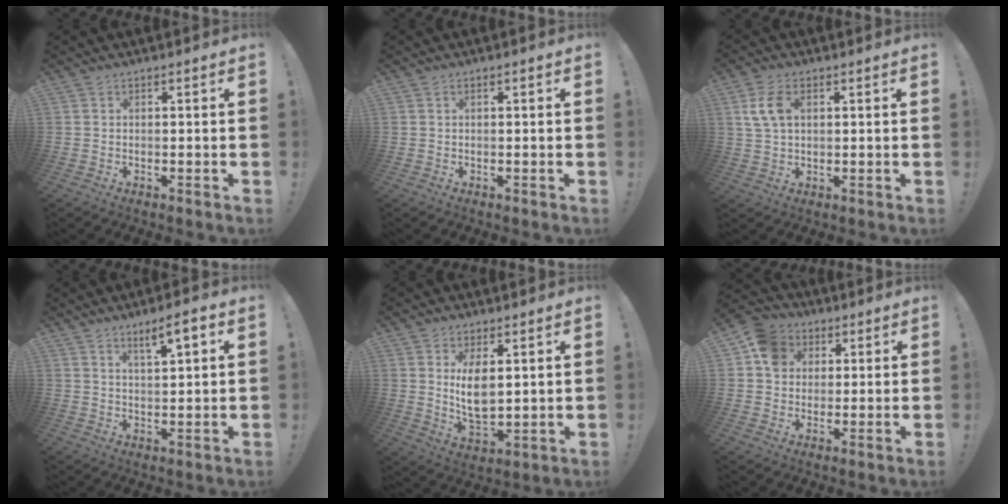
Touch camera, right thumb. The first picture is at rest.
{"total": 0.6, "force": [-0.1, 0.0, 0.6], "torque": [-0.012, 0.001, -0.003]}
{"total": 7.5, "force": [2.2, 4.5, 5.6], "torque": [-0.110, 0.003, 0.042]}
{"total": 5.9, "force": [3.5, 0.9, 4.7], "torque": [-0.065, -0.021, 0.051]}
{"total": 8.8, "force": [2.8, 4.5, 7.0], "torque": [-0.123, -0.025, 0.049]}
{"total": 9.4, "force": [2.9, 8.2, 3.7], "torque": [-0.050, -0.002, 0.059]}